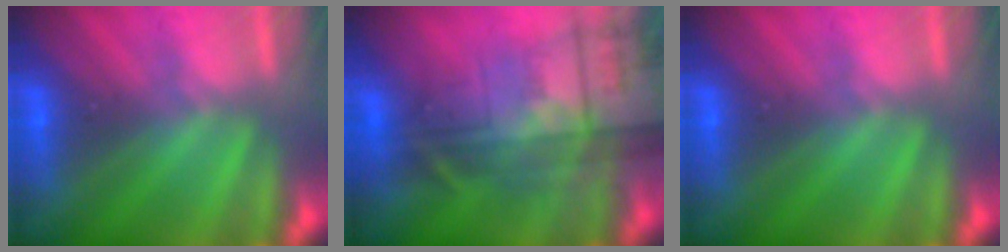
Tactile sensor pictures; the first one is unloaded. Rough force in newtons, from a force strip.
{"total": 7.7}
{"total": 0.0}